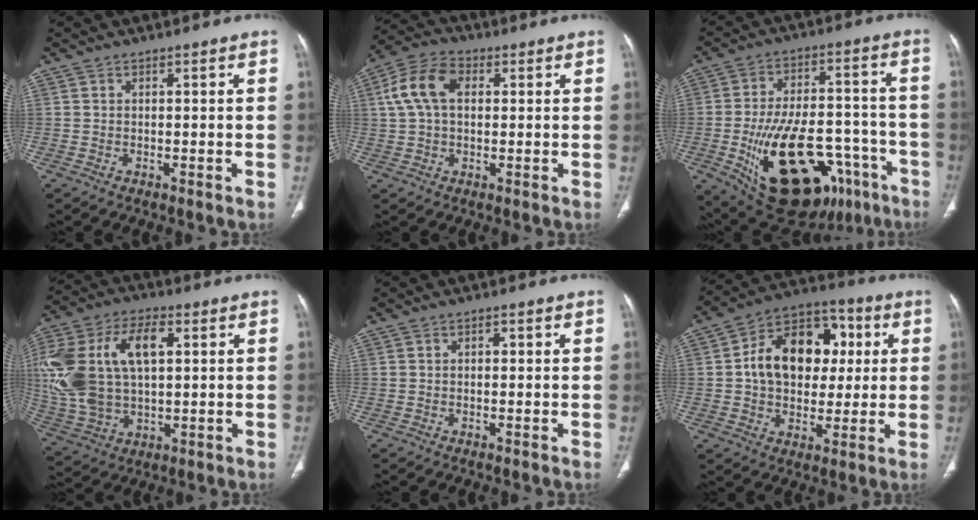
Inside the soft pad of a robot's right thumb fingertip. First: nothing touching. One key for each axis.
{"total": 10.0, "fx": 2.2, "fy": 6.5, "fz": 7.3, "tx": -0.148, "ty": 0.026, "tz": 0.036}
{"total": 28.4, "fx": -12.3, "fy": 14.8, "fz": 20.9, "tx": -0.305, "ty": 0.045, "tz": -0.167}
{"total": 23.5, "fx": 4.2, "fy": 13.8, "fz": 18.6, "tx": -0.409, "ty": 0.015, "tz": 0.080}
{"total": 1.3, "fx": 0.3, "fy": 0.8, "fz": 0.9, "tx": -0.015, "ty": 0.006, "tz": 0.004}
{"total": 18.0, "fx": 2.5, "fy": 12.9, "fz": 12.3, "tx": -0.156, "ty": 0.022, "tz": 0.035}